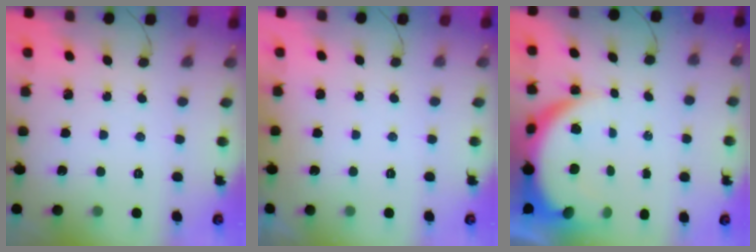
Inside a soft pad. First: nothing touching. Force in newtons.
{"total": 1.1, "press": 1.0, "slide": 0.5}
{"total": 10.4, "press": 10.3, "slide": 1.3}